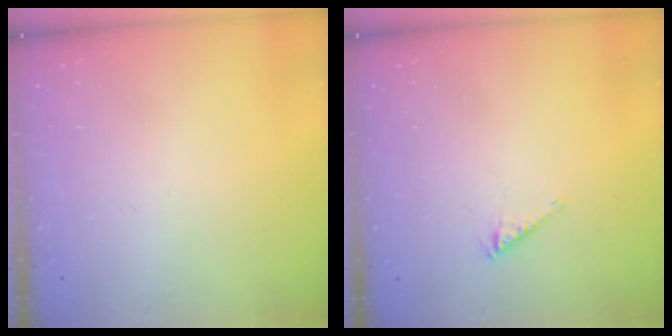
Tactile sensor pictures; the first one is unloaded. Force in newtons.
{"total": 2.7, "press": 2.6, "slide": 0.4}